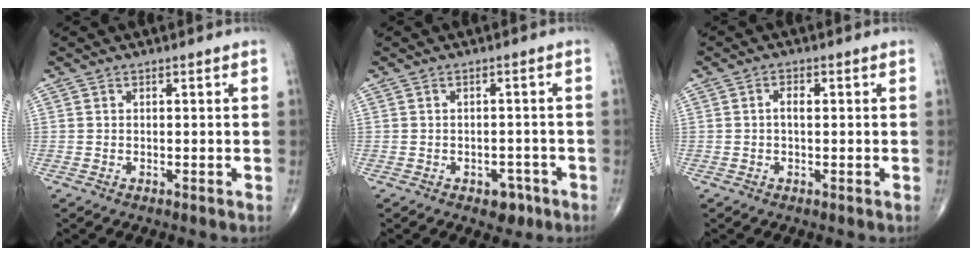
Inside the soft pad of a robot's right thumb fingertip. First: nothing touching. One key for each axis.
{"total": 2.6, "fx": -1.5, "fy": 1.7, "fz": 1.3, "tx": 0.001, "ty": 0.004, "tz": -0.017}
{"total": 1.8, "fx": 0.1, "fy": 0.9, "fz": 1.5, "tx": -0.025, "ty": 0.006, "tz": -0.001}